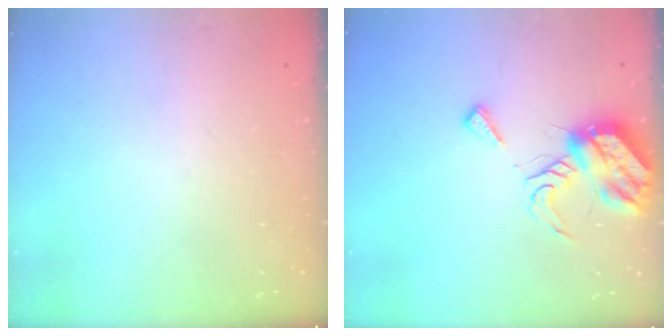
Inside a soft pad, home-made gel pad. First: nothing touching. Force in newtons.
{"total": 9.7, "press": 9.7, "slide": 1.1}